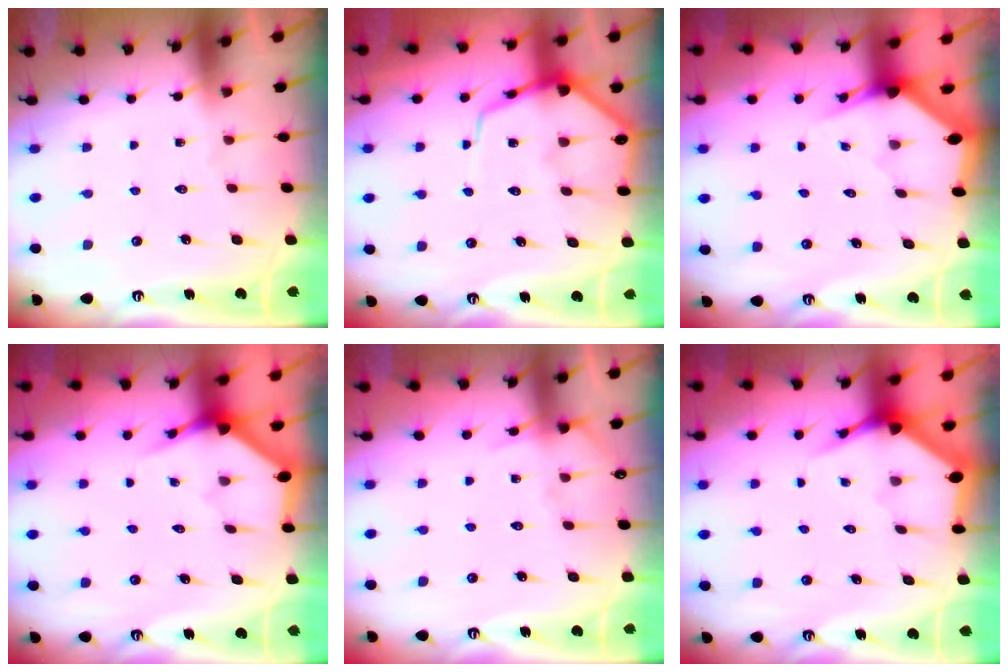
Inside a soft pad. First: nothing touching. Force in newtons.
{"total": 9.5, "press": 9.5, "slide": 0.9}
{"total": 2.8, "press": 2.8, "slide": 0.1}
{"total": 3.5, "press": 3.4, "slide": 0.2}
{"total": 4.6, "press": 4.5, "slide": 0.6}
{"total": 3.7, "press": 3.7, "slide": 0.5}